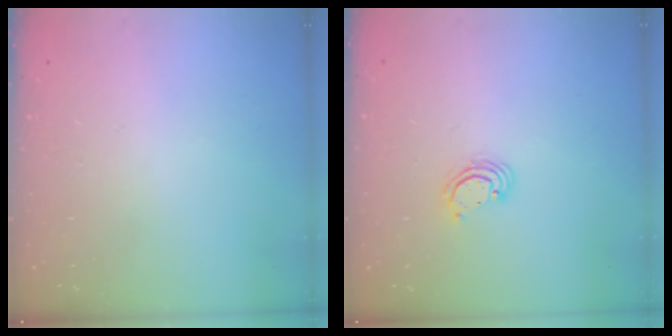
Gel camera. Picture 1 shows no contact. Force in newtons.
{"total": 2.8, "press": 2.8, "slide": 0.2}